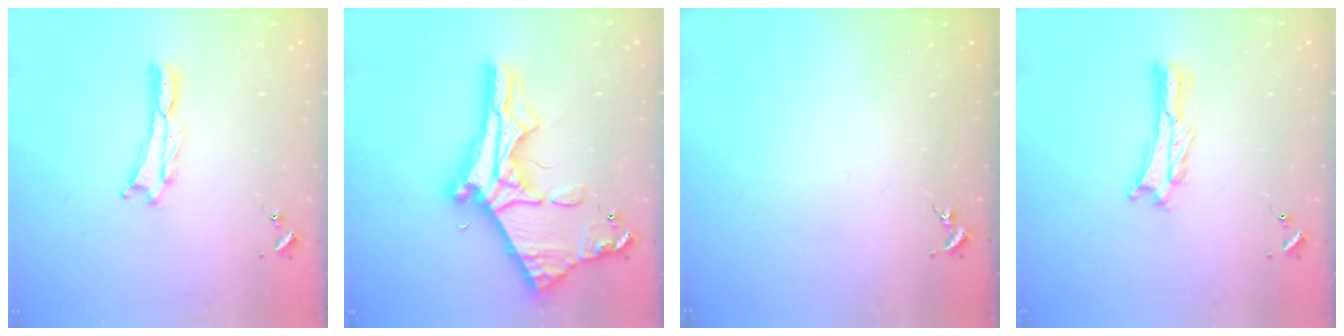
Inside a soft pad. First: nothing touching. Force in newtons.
{"total": 12.1, "press": 12.0, "slide": 1.4}
{"total": 0.0}
{"total": 1.3, "press": 1.3, "slide": 0.3}